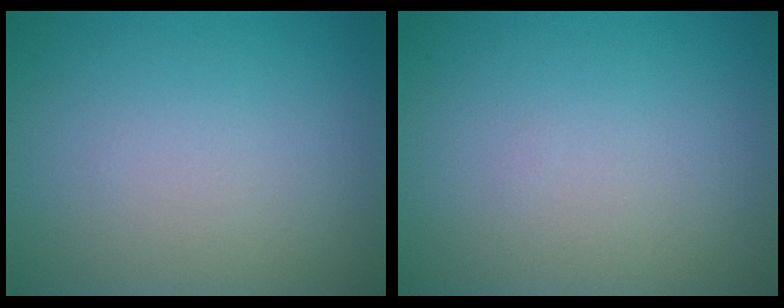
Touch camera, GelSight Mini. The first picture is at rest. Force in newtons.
{"total": 0.0}